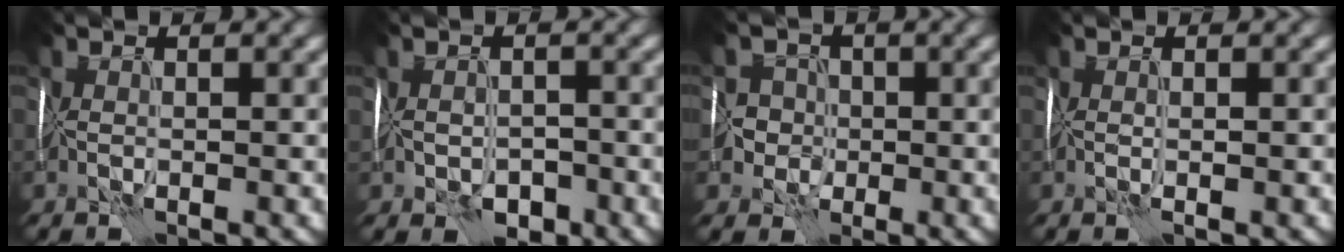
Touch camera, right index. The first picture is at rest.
{"total": 2.6, "force": [-1.0, 1.9, 1.5], "torque": [-0.018, -0.001, -0.016]}
{"total": 5.1, "force": [-1.4, 4.8, 1.0], "torque": [0.008, 0.007, -0.054]}
{"total": 0.9, "force": [0.4, 0.2, 0.8], "torque": [0.001, 0.003, 0.006]}